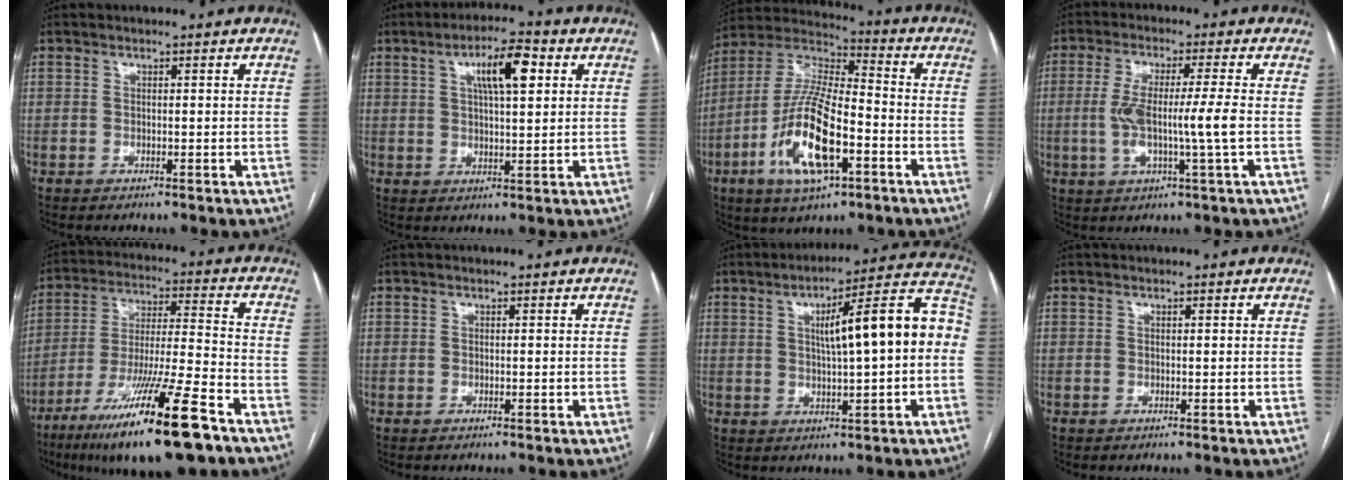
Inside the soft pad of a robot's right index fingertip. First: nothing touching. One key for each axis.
{"total": 8.2, "fx": 3.0, "fy": 1.9, "fz": 7.4, "tx": -0.128, "ty": 0.013, "tz": 0.050}
{"total": 16.8, "fx": -5.9, "fy": 5.3, "fz": 14.8, "tx": -0.309, "ty": -0.001, "tz": -0.105}
{"total": 8.7, "fx": -0.8, "fy": -0.2, "fz": 8.7, "tx": -0.171, "ty": 0.000, "tz": -0.016}
{"total": 20.5, "fx": -12.5, "fy": 1.0, "fz": 16.2, "tx": -0.274, "ty": -0.045, "tz": -0.218}
{"total": 0.0}
{"total": 15.2, "fx": 1.3, "fy": 2.1, "fz": 15.0, "tx": -0.209, "ty": 0.043, "tz": 0.018}
{"total": 0.0}